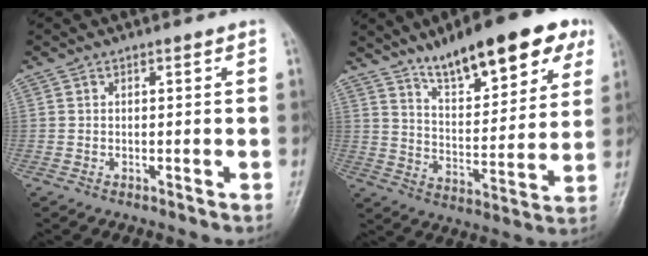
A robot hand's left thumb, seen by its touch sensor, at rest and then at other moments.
{"total": 18.0, "force": [11.5, 5.9, 12.6], "torque": [-0.146, -0.047, 0.182]}